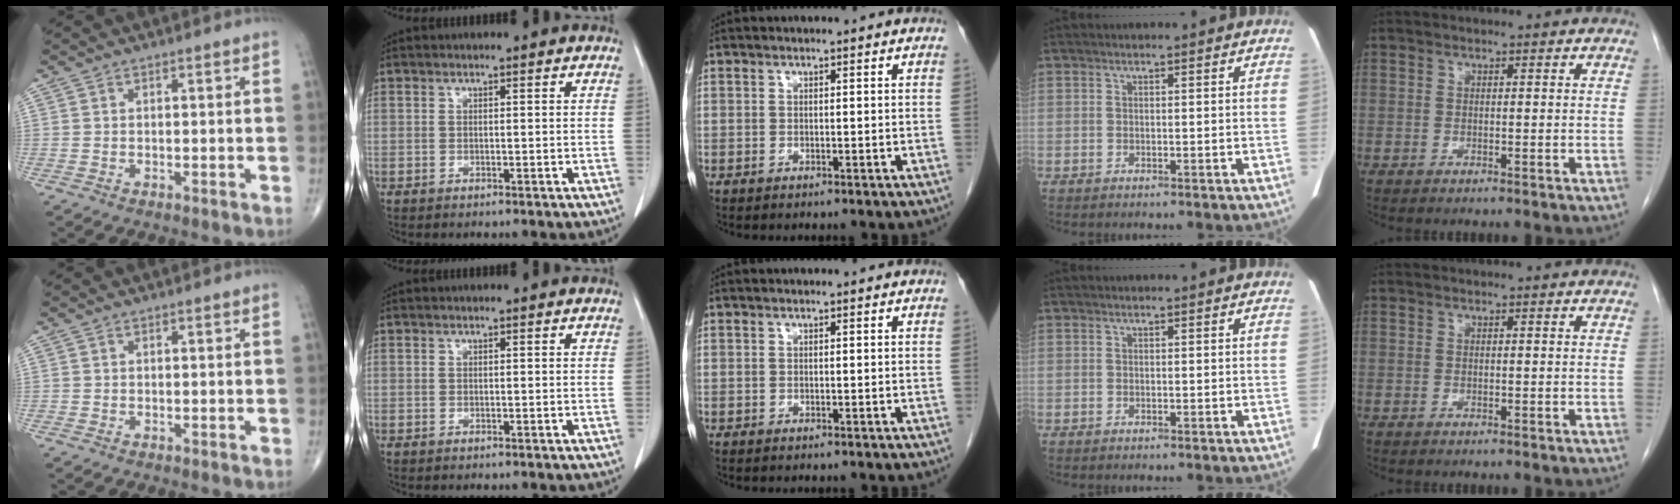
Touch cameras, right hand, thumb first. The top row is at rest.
{}